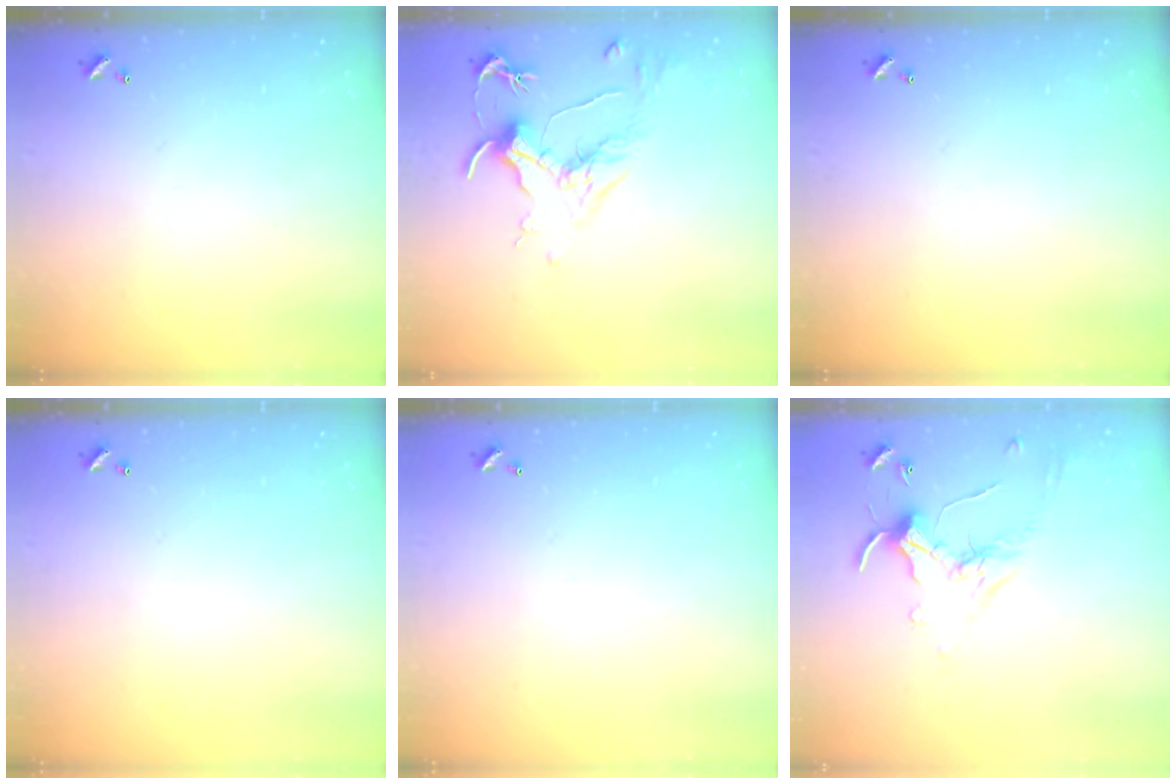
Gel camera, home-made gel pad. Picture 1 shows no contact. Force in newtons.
{"total": 1.6, "press": 1.4, "slide": 0.9}
{"total": 0.0}
{"total": 0.0}
{"total": 0.0}
{"total": 0.0}